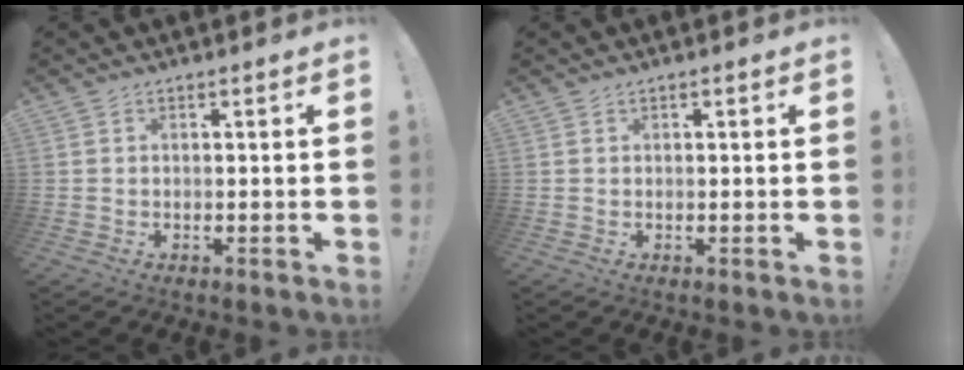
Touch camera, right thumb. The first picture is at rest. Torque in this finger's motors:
{"motor_torque": [0.11, 0.01, 0.10, -0.15, 0.11]}